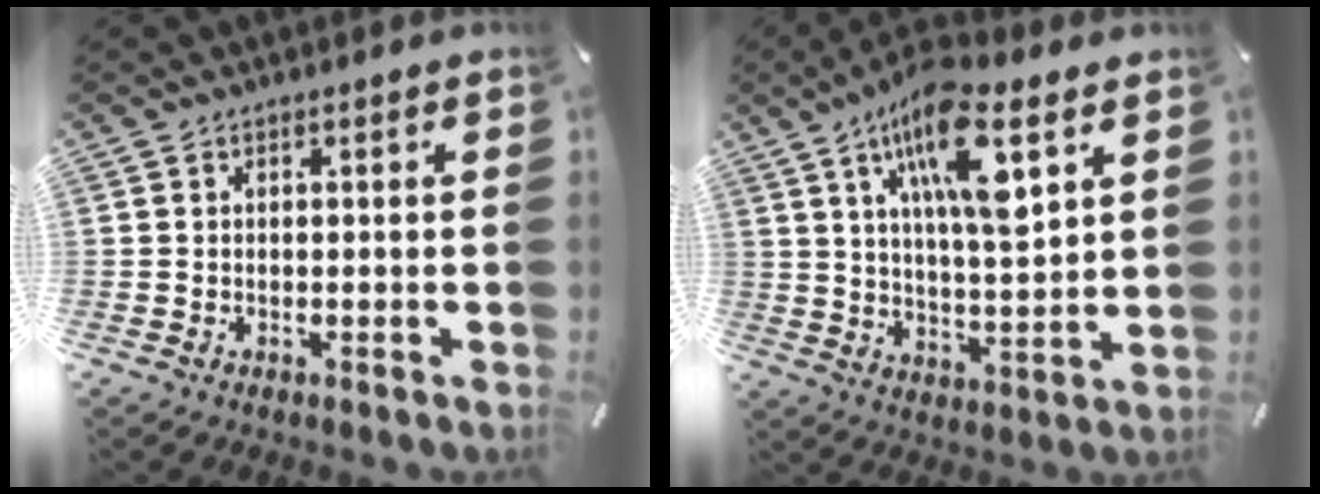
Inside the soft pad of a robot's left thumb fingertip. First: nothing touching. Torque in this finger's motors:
{"motor_torque": [2.20, 2.31, 1.46, -1.31, 0.22]}